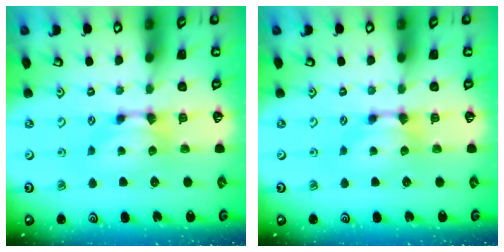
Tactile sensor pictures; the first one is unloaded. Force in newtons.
{"total": 0.0}